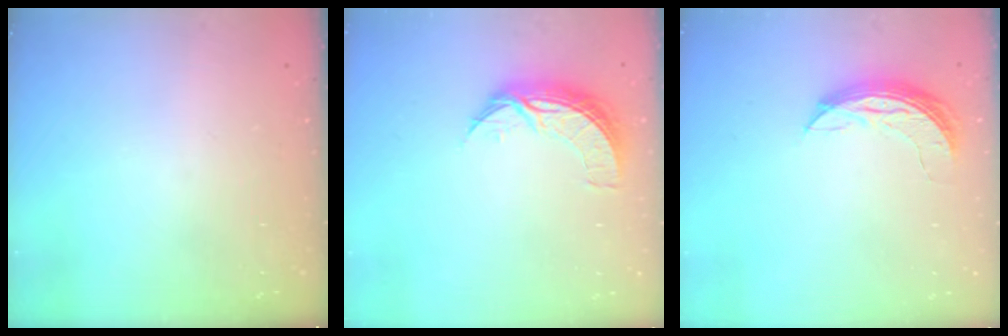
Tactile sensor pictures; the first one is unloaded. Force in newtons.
{"total": 8.4, "press": 8.4, "slide": 0.2}
{"total": 7.2, "press": 7.2, "slide": 0.7}